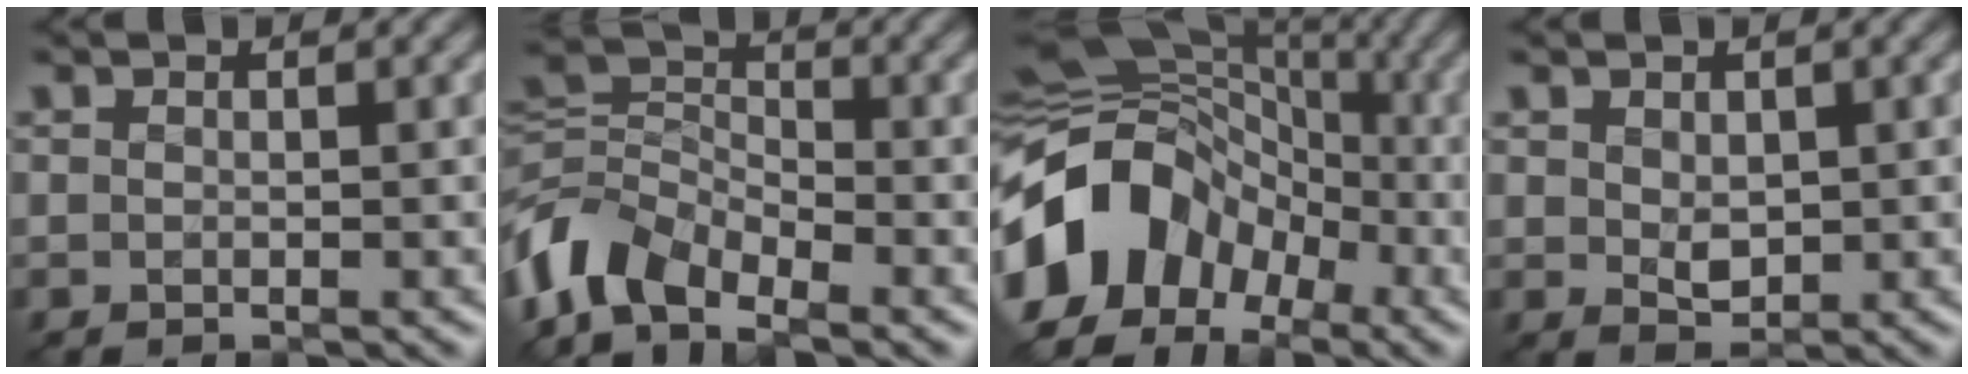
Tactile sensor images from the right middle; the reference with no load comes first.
{"total": 7.7, "force": [-4.9, 4.1, 4.2], "torque": [-0.086, 0.001, -0.113]}
{"total": 13.1, "force": [-4.7, 9.7, 7.5], "torque": [-0.136, -0.001, -0.101]}
{"total": 2.0, "force": [0.3, 1.4, 1.4], "torque": [-0.025, -0.006, 0.012]}